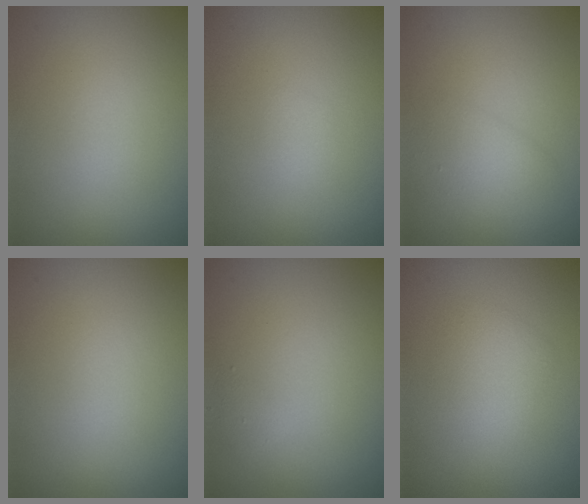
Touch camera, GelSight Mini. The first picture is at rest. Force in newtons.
{"total": 0.6, "press": 0.6, "slide": 0.0}
{"total": 1.7, "press": 1.7, "slide": 0.2}
{"total": 0.0}
{"total": 0.5, "press": 0.5, "slide": 0.0}
{"total": 2.2, "press": 2.2, "slide": 0.0}